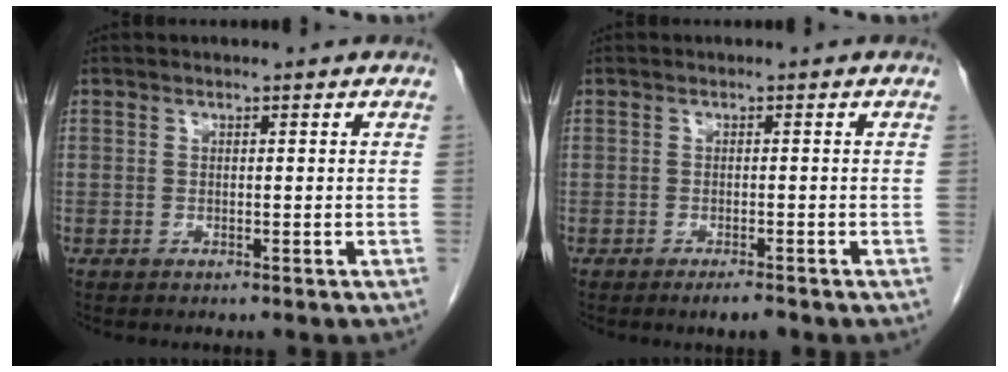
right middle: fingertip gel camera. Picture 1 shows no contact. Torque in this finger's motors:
{"motor_torque": [0.78, -0.54, 0.10, 0.06]}